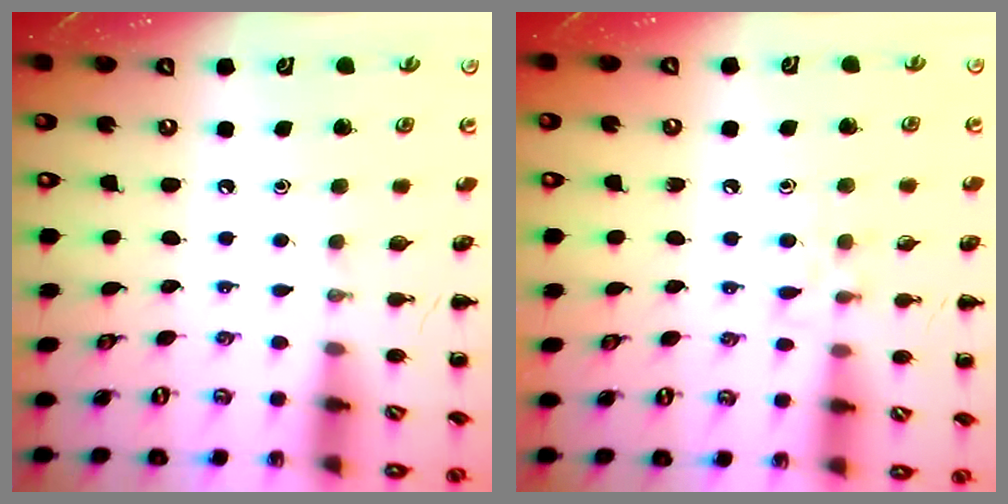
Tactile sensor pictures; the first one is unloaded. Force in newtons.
{"total": 6.0, "press": 5.7, "slide": 1.9}